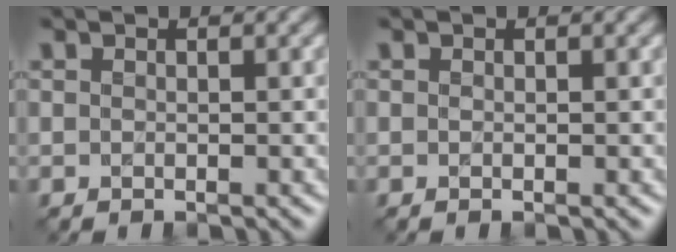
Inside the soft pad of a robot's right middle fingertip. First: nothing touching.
{"total": 0.0}